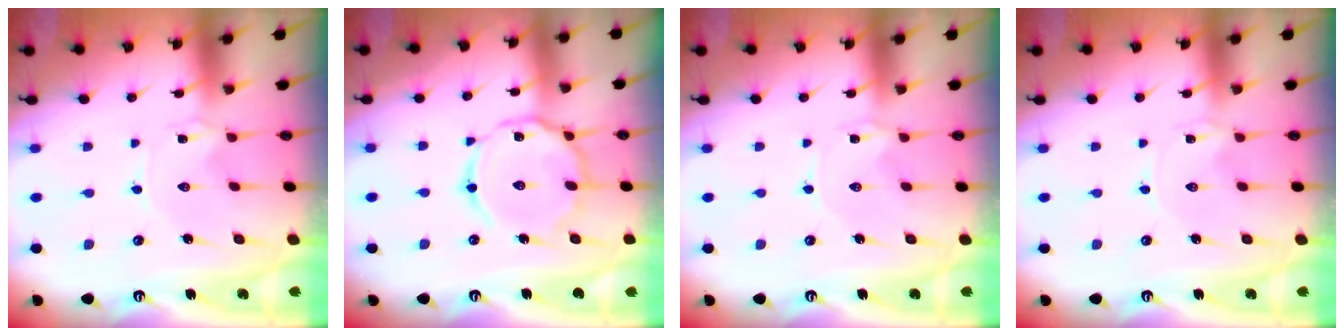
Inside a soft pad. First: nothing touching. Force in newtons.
{"total": 14.4, "press": 14.4, "slide": 1.2}
{"total": 1.4, "press": 1.4, "slide": 0.2}
{"total": 0.0}